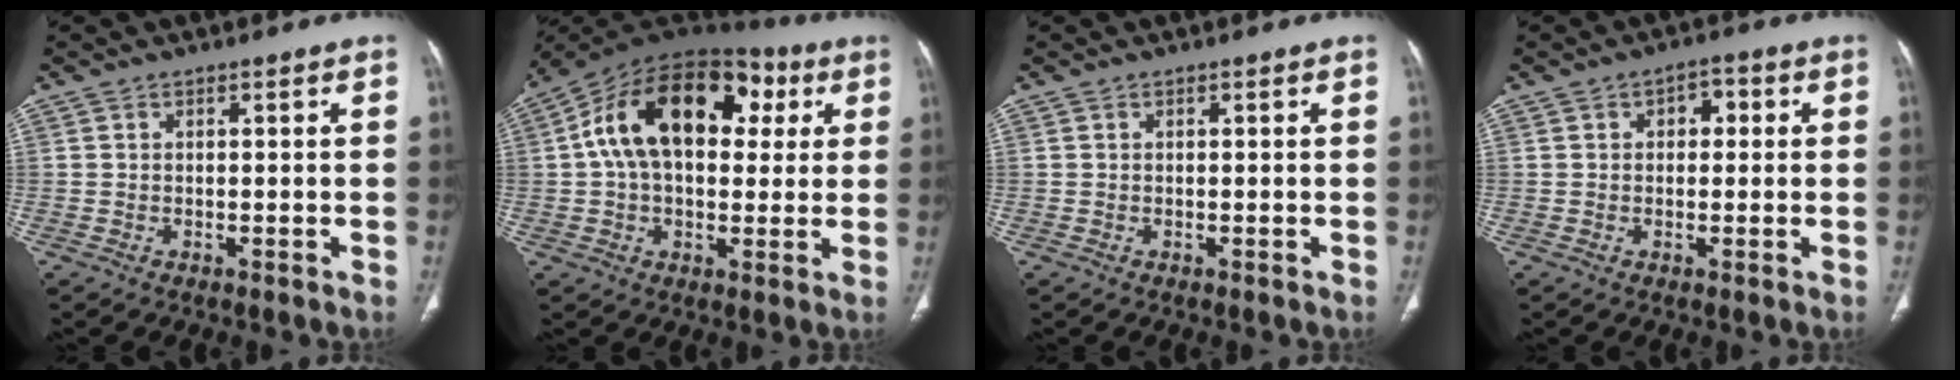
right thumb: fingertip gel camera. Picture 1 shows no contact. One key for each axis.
{"total": 22.6, "fx": 5.5, "fy": 13.9, "fz": 16.9, "tx": -0.264, "ty": 0.040, "tz": 0.079}
{"total": 0.0}
{"total": 3.5, "fx": 0.7, "fy": 2.4, "fz": 2.5, "tx": -0.018, "ty": 0.009, "tz": 0.005}